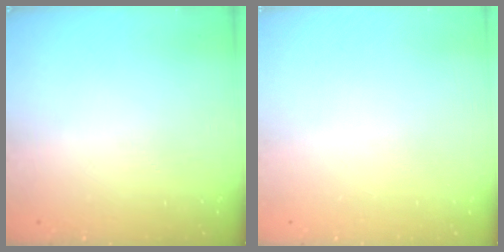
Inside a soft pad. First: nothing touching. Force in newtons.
{"total": 0.0}